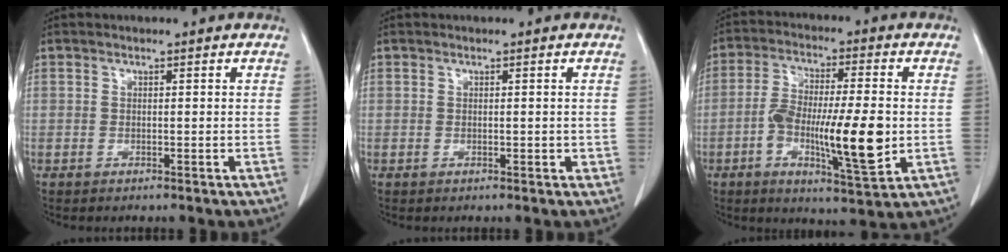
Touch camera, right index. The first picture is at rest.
{"total": 0.9, "force": [0.0, 0.5, 0.7], "torque": [-0.007, 0.000, 0.002]}
{"total": 13.2, "force": [-2.4, 2.4, 12.8], "torque": [-0.224, -0.005, -0.041]}